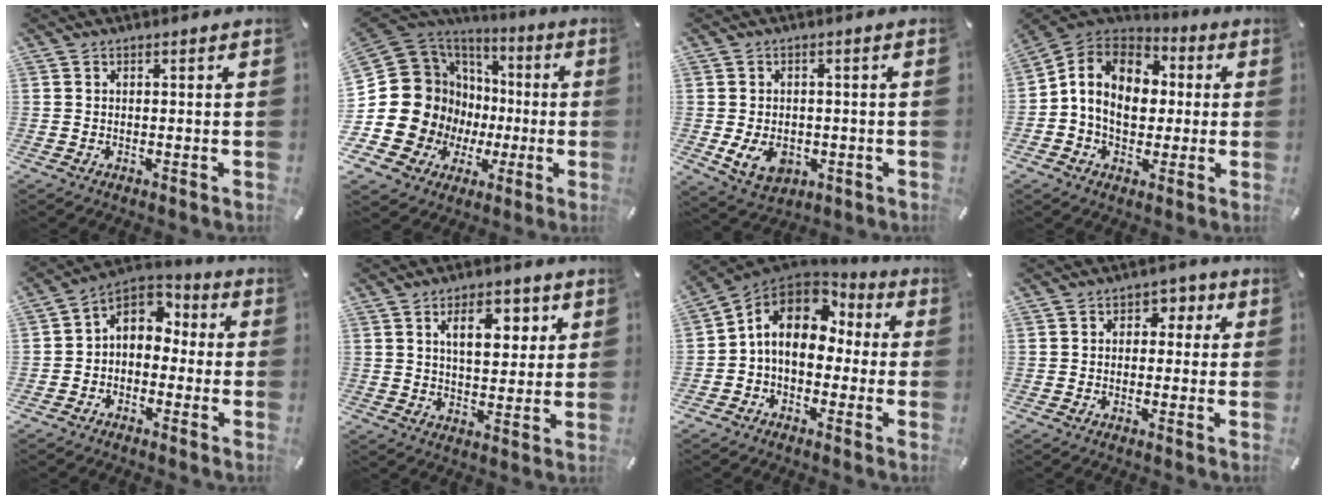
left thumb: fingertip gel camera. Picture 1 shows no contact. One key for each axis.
{"total": 19.9, "fx": -0.3, "fy": 17.7, "fz": 9.1, "tx": -0.204, "ty": -0.028, "tz": 0.024}
{"total": 7.4, "fx": -1.6, "fy": 5.7, "fz": 4.4, "tx": -0.074, "ty": -0.001, "tz": -0.030}
{"total": 11.8, "fx": 0.0, "fy": 10.0, "fz": 6.2, "tx": -0.125, "ty": 0.012, "tz": -0.002}
{"total": 6.8, "fx": 0.0, "fy": 6.1, "fz": 2.8, "tx": -0.056, "ty": 0.006, "tz": -0.001}
{"total": 9.4, "fx": 4.0, "fy": 5.4, "fz": 6.7, "tx": -0.090, "ty": -0.006, "tz": 0.061}
{"total": 11.0, "fx": 1.3, "fy": 8.7, "fz": 6.5, "tx": -0.137, "ty": 0.010, "tz": 0.027}
{"total": 3.8, "fx": -0.9, "fy": 3.3, "fz": 1.8, "tx": -0.020, "ty": 0.011, "tz": -0.024}